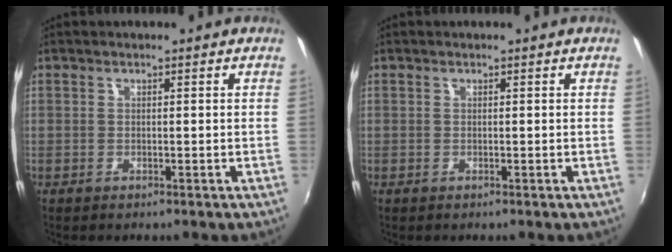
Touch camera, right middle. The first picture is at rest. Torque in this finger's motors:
{"motor_torque": [0.12, -0.12, 0.00, 0.00]}